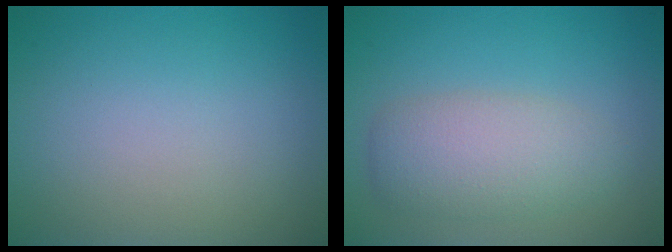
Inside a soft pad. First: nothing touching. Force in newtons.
{"total": 4.4, "press": 4.4, "slide": 0.4}